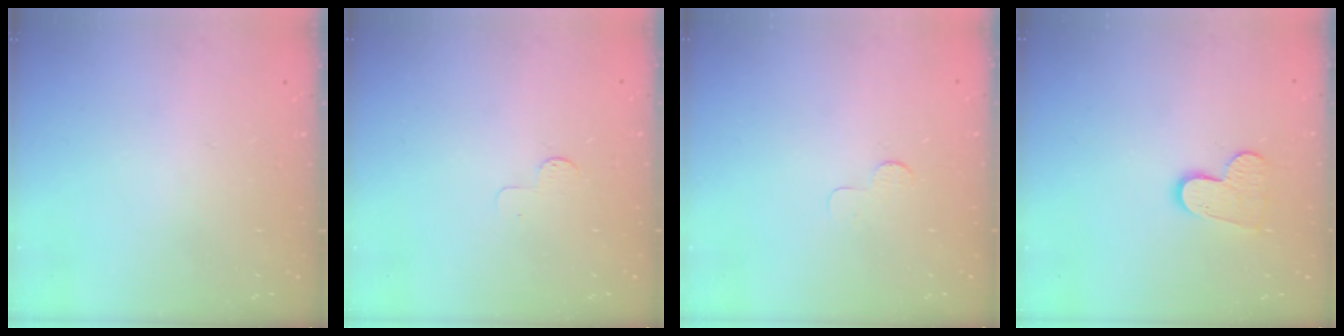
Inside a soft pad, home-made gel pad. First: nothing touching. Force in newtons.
{"total": 2.6, "press": 2.6, "slide": 0.3}
{"total": 3.0, "press": 2.9, "slide": 0.3}
{"total": 8.9, "press": 8.9, "slide": 0.7}